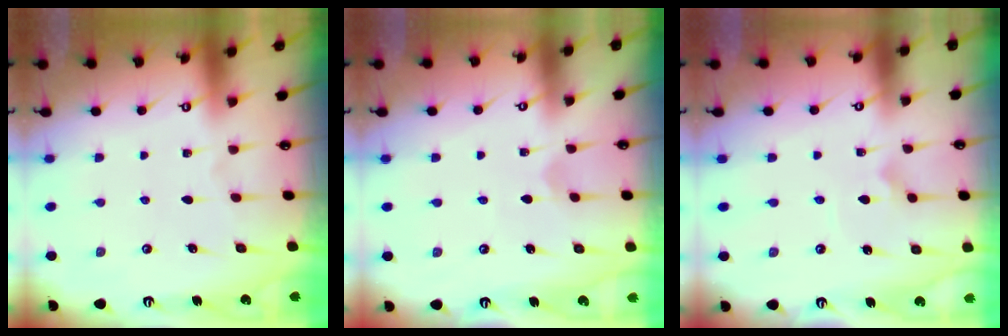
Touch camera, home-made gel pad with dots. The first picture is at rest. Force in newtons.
{"total": 1.6, "press": 1.6, "slide": 0.1}
{"total": 1.6, "press": 1.6, "slide": 0.0}